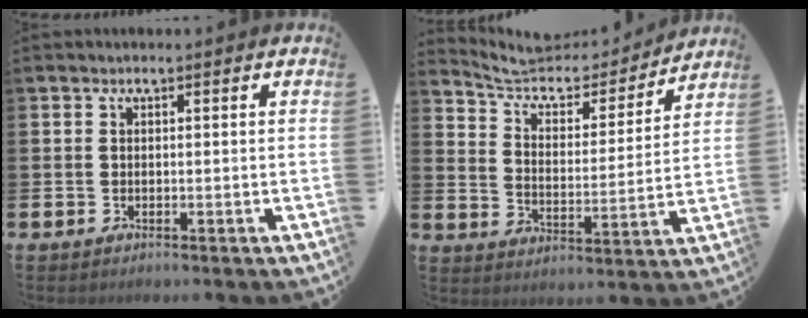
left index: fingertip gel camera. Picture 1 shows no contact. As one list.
[{"total": 7.5, "force": [6.7, 2.7, 1.9], "torque": [-0.071, -0.052, 0.112]}]